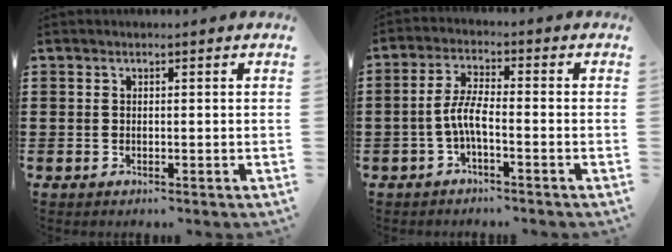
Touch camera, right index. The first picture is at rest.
{"total": 4.7, "force": [-1.7, 1.0, 4.3], "torque": [-0.105, -0.004, -0.042]}